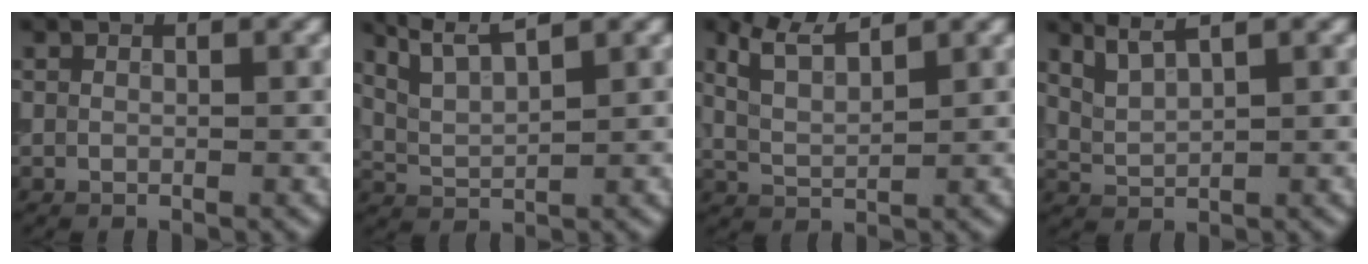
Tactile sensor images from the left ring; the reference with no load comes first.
{"total": 4.7, "force": [3.6, 1.0, 2.8], "torque": [-0.061, 0.021, 0.062]}
{"total": 3.8, "force": [2.8, 1.0, 2.4], "torque": [-0.056, 0.011, 0.059]}
{"total": 2.7, "force": [2.2, 0.5, 1.5], "torque": [-0.033, 0.005, 0.052]}